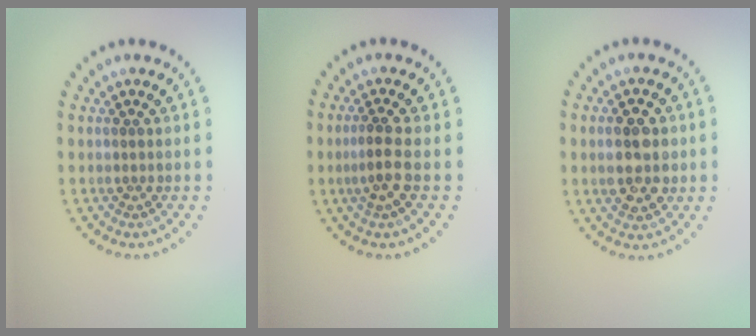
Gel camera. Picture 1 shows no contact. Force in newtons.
{"total": 2.1, "press": 1.9, "slide": 0.8}
{"total": 3.7, "press": 3.7, "slide": 0.5}